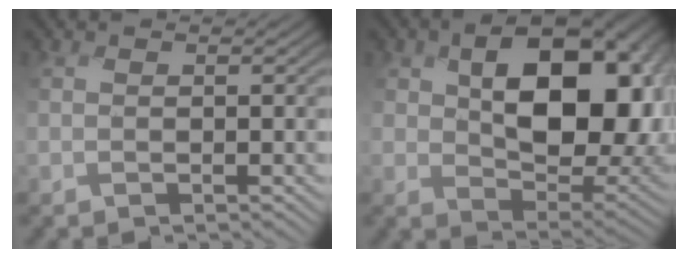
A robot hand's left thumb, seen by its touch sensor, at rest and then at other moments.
{"total": 14.6, "force": [2.9, 9.3, 10.9], "torque": [-0.161, -0.010, 0.057]}